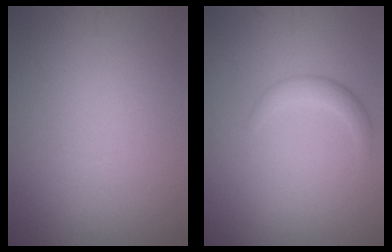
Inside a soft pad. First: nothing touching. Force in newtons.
{"total": 1.6, "press": 1.6, "slide": 0.1}